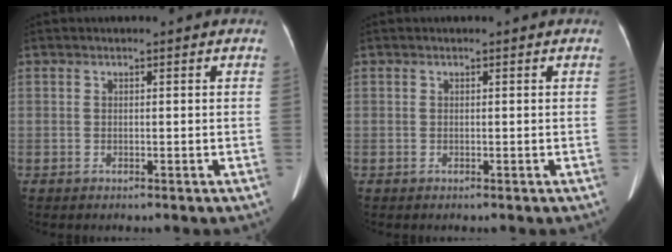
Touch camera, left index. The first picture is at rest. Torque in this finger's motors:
{"motor_torque": [0.08, 0.00, -0.02, -0.01]}